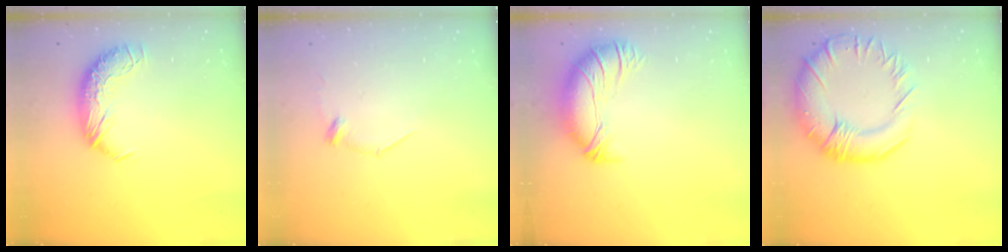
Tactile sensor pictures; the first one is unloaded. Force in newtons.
{"total": 7.8, "press": 7.8, "slide": 0.5}
{"total": 2.8, "press": 0.9, "slide": 2.6}
{"total": 9.6, "press": 9.0, "slide": 3.5}